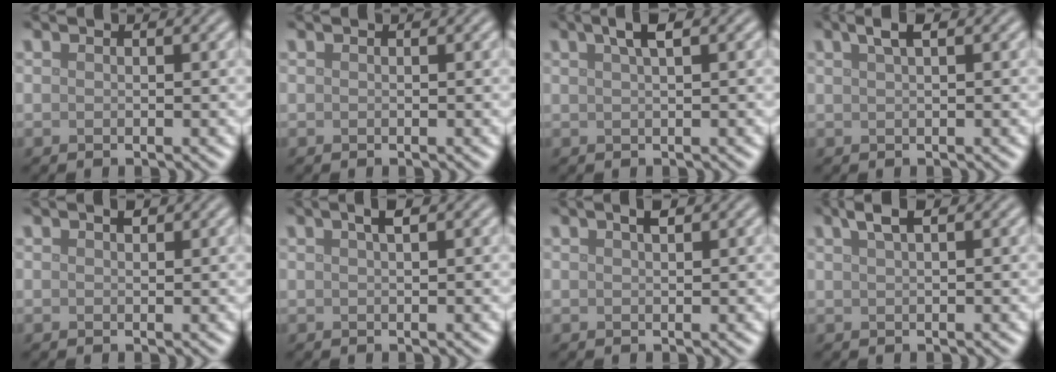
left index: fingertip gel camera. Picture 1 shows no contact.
{"total": 0.0}
{"total": 2.3, "force": [1.2, 0.6, 1.8], "torque": [-0.024, 0.007, 0.018]}
{"total": 1.8, "force": [1.0, 0.5, 1.4], "torque": [-0.021, 0.007, 0.017]}
{"total": 0.7, "force": [0.4, 0.4, 0.5], "torque": [-0.008, 0.001, 0.006]}
{"total": 1.5, "force": [0.8, 0.3, 1.2], "torque": [-0.020, 0.006, 0.013]}
{"total": 1.1, "force": [0.7, 0.3, 0.8], "torque": [-0.015, 0.002, 0.012]}
{"total": 1.9, "force": [1.2, 0.5, 1.4], "torque": [-0.023, 0.006, 0.021]}